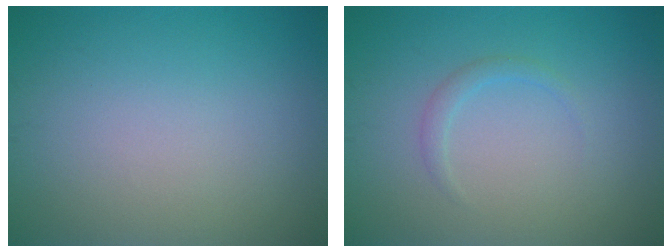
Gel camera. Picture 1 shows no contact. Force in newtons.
{"total": 1.1, "press": 1.1, "slide": 0.1}